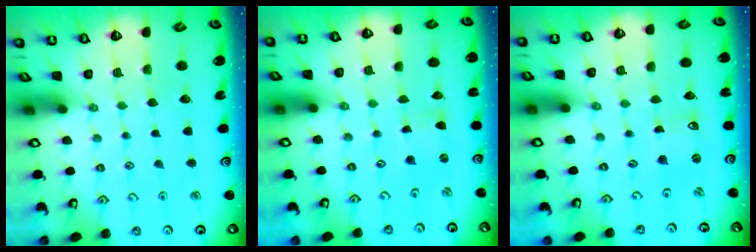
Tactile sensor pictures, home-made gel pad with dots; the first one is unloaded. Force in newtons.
{"total": 0.0}
{"total": 0.6, "press": 0.6, "slide": 0.0}